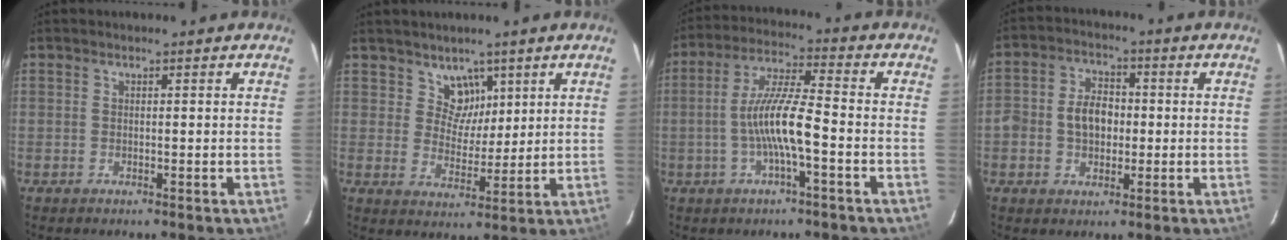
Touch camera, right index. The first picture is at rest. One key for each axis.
{"total": 5.3, "fx": 3.3, "fy": 4.1, "fz": 0.8, "tx": -0.001, "ty": -0.005, "tz": 0.059}
{"total": 9.6, "fx": -2.7, "fy": 1.0, "fz": 9.1, "tx": -0.185, "ty": 0.007, "tz": -0.052}
{"total": 7.3, "fx": -0.6, "fy": 5.3, "fz": 4.9, "tx": -0.097, "ty": 0.020, "tz": -0.009}